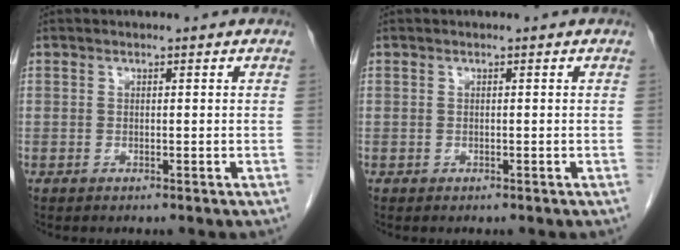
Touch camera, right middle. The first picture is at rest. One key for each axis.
{"total": 0.0}